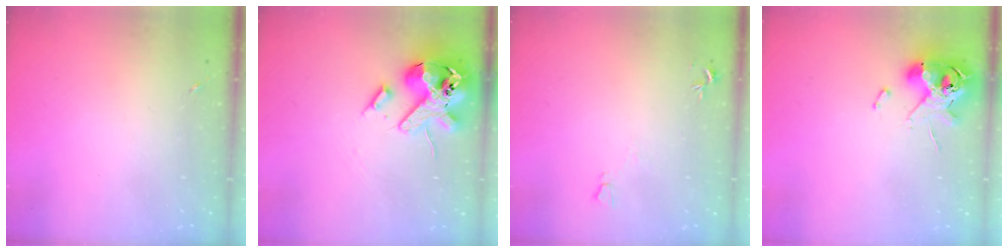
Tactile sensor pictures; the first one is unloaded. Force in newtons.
{"total": 17.7, "press": 17.4, "slide": 2.9}
{"total": 4.9, "press": 4.9, "slide": 0.6}
{"total": 11.6, "press": 11.4, "slide": 2.0}